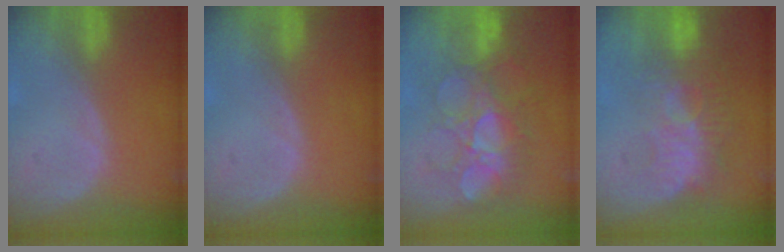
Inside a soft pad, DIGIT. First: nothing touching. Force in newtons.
{"total": 0.0}
{"total": 8.8, "press": 8.6, "slide": 1.5}
{"total": 9.1, "press": 8.3, "slide": 3.8}